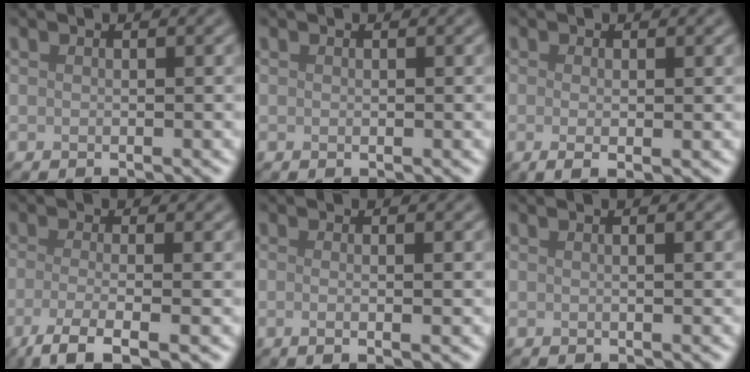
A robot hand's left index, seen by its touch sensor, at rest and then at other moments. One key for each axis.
{"total": 0.0}
{"total": 2.1, "fx": -0.2, "fy": 0.4, "fz": 2.0, "tx": -0.035, "ty": -0.007, "tz": -0.003}
{"total": 4.5, "fx": -2.1, "fy": 1.1, "fz": 3.8, "tx": -0.066, "ty": -0.010, "tz": -0.054}
{"total": 2.9, "fx": -0.1, "fy": 1.0, "fz": 2.7, "tx": -0.029, "ty": -0.003, "tz": -0.015}
{"total": 1.2, "fx": 0.2, "fy": 0.5, "fz": 1.1, "tx": -0.011, "ty": -0.001, "tz": -0.006}